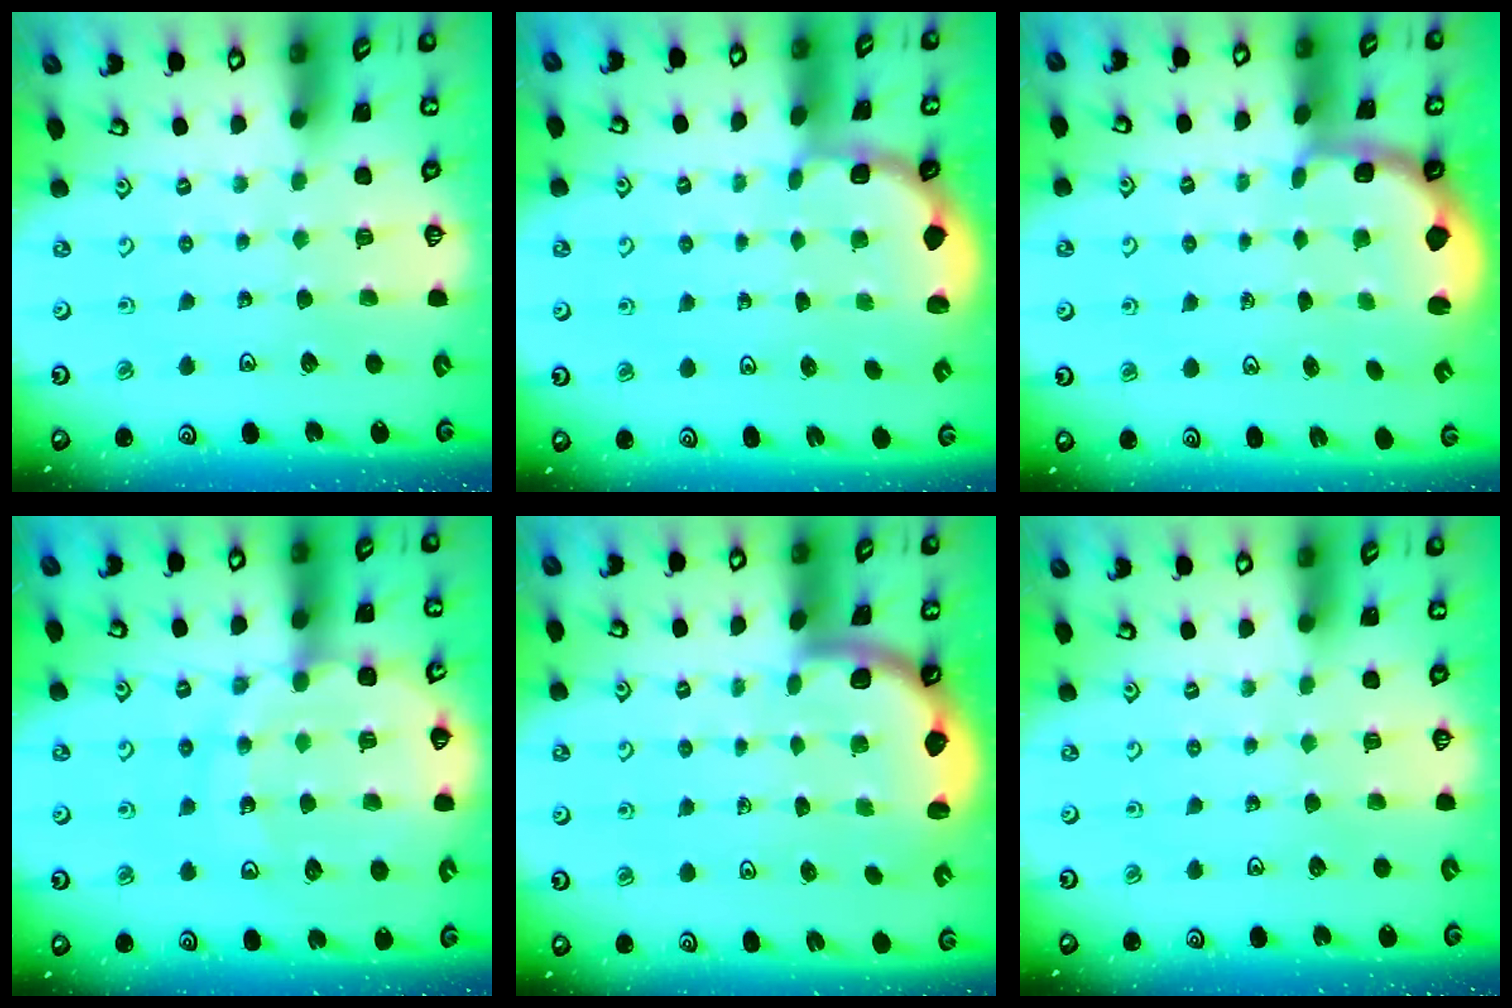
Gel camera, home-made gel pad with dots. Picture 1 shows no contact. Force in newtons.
{"total": 1.8, "press": 1.6, "slide": 0.7}
{"total": 2.4, "press": 1.2, "slide": 2.1}
{"total": 13.7, "press": 13.4, "slide": 2.8}
{"total": 1.7, "press": 1.7, "slide": 0.2}
{"total": 0.0}